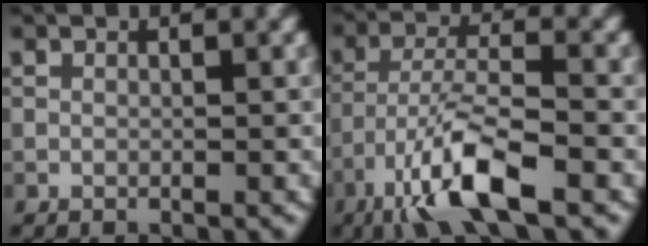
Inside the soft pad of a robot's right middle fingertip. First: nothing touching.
{"total": 8.2, "force": [-4.9, 1.8, 6.4], "torque": [-0.118, 0.003, -0.098]}